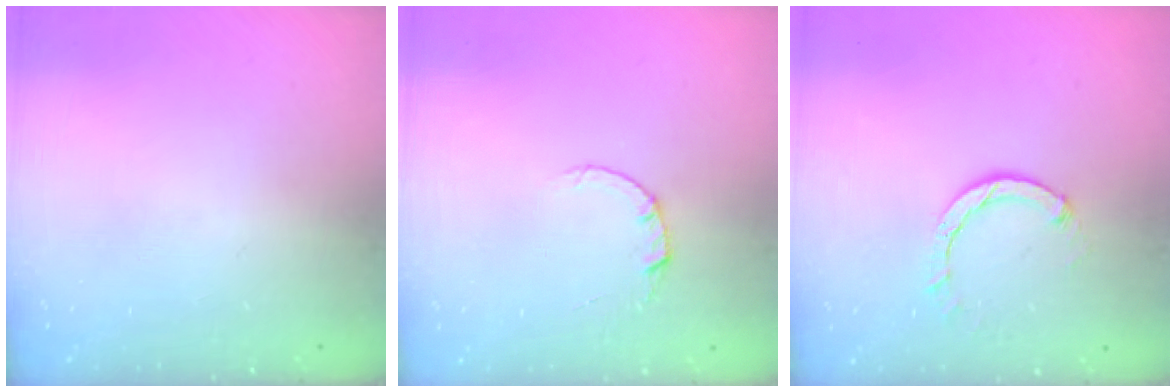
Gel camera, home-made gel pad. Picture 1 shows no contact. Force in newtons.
{"total": 2.0, "press": 2.0, "slide": 0.2}
{"total": 3.0, "press": 3.0, "slide": 0.4}